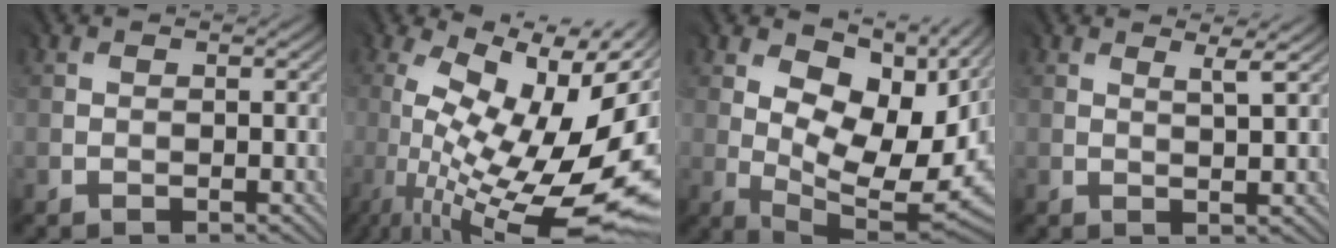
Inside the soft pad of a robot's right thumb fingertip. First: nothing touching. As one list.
[{"total": 17.5, "force": [-2.7, 6.7, 16.0], "torque": [-0.231, -0.010, -0.040]}, {"total": 15.9, "force": [3.3, 9.0, 12.8], "torque": [-0.192, -0.007, 0.082]}, {"total": 2.0, "force": [1.2, 0.0, 1.6], "torque": [-0.022, -0.002, 0.025]}]